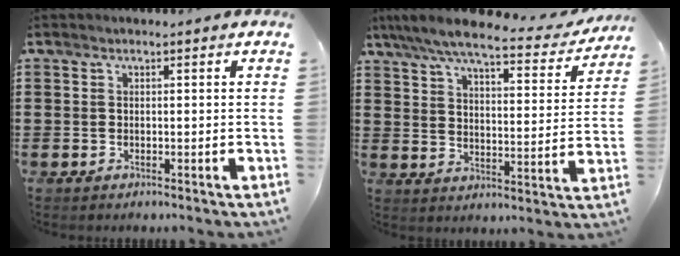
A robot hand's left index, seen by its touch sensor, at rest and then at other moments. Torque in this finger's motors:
{"motor_torque": [2.14, 0.00, 0.62, 0.21]}